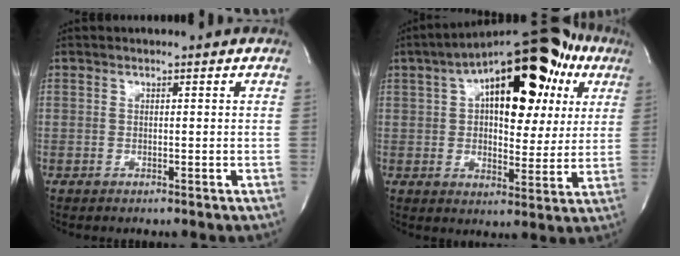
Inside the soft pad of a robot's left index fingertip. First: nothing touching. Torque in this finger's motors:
{"motor_torque": [0.24, 0.06, 1.05, 0.21]}